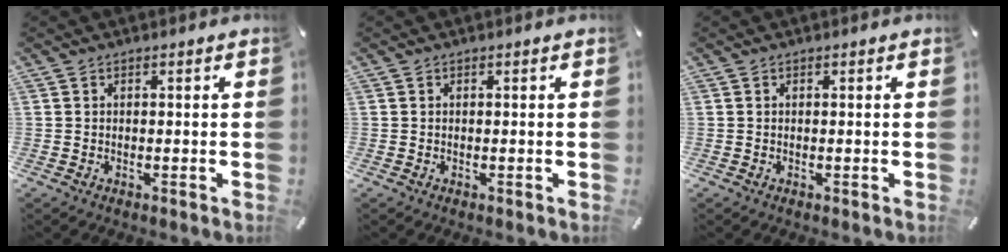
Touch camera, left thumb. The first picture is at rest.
{"total": 0.0}
{"total": 0.0}